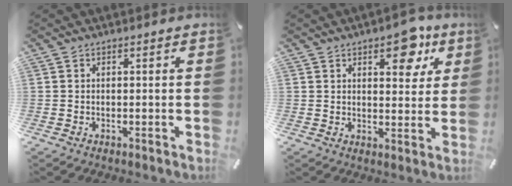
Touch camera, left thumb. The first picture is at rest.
{"total": 9.8, "force": [5.6, 5.1, 6.2], "torque": [-0.055, -0.033, 0.088]}